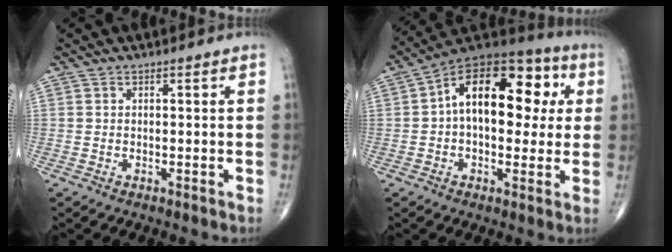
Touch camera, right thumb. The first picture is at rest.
{"total": 19.8, "force": [3.1, 11.3, 16.0], "torque": [-0.204, 0.037, 0.035]}